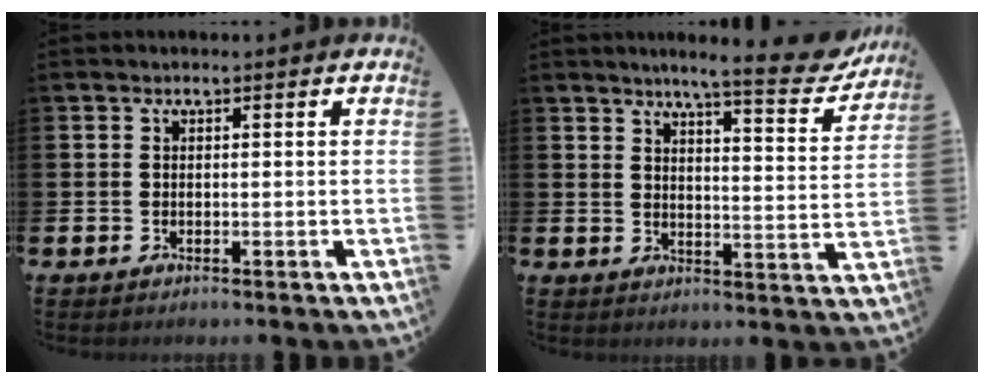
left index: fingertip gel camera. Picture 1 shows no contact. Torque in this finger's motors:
{"motor_torque": [0.97, -1.17, 0.44, 0.10]}